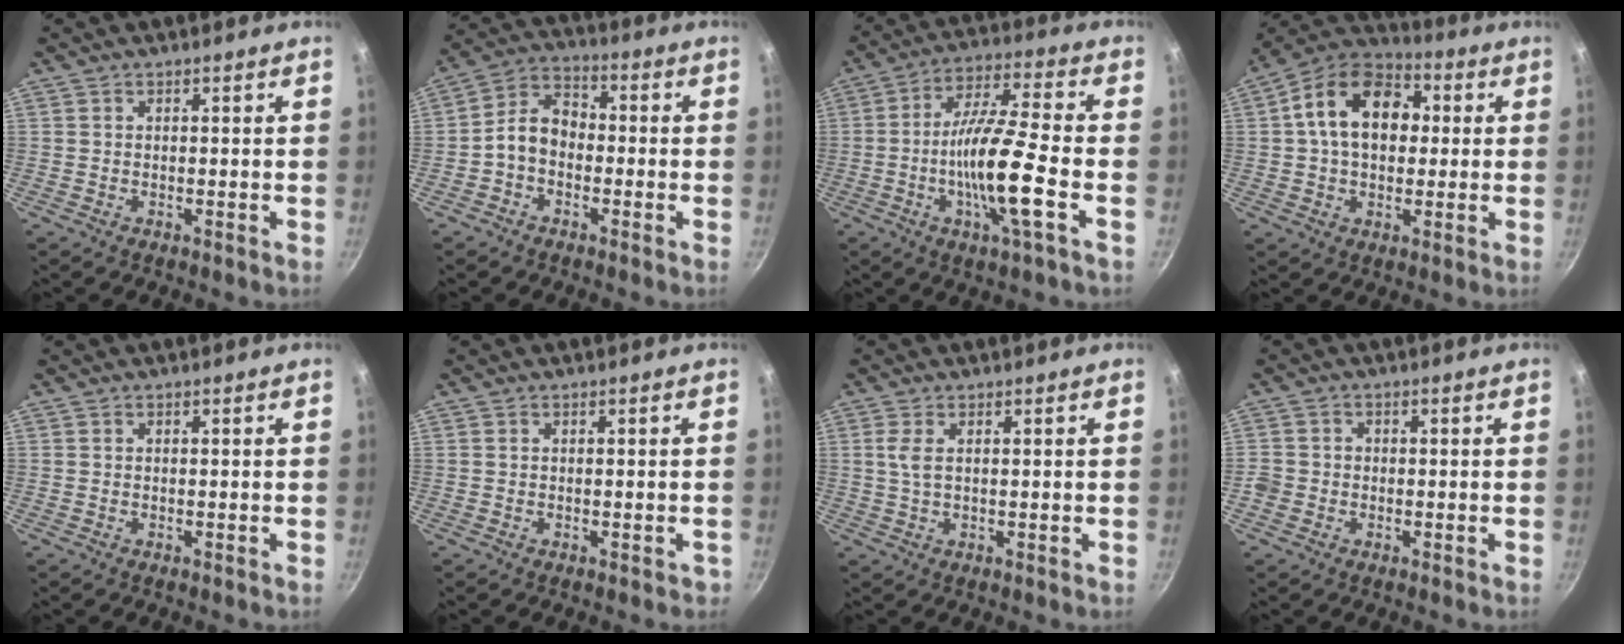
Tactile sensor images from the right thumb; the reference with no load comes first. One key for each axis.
{"total": 7.5, "fx": -1.7, "fy": 5.4, "fz": 4.9, "tx": -0.069, "ty": 0.037, "tz": -0.045}
{"total": 14.3, "fx": -3.7, "fy": 1.7, "fz": 13.7, "tx": -0.248, "ty": 0.023, "tz": -0.081}
{"total": 16.0, "fx": 2.4, "fy": 11.1, "fz": 11.2, "tx": -0.151, "ty": 0.028, "tz": 0.020}
{"total": 0.0}
{"total": 0.8, "fx": -0.3, "fy": 0.4, "fz": 0.6, "tx": -0.002, "ty": 0.002, "tz": -0.003}
{"total": 2.7, "fx": 0.8, "fy": 1.1, "fz": 2.4, "tx": -0.051, "ty": 0.001, "tz": 0.018}
{"total": 2.8, "fx": -1.0, "fy": 2.5, "fz": 0.9, "tx": -0.012, "ty": 0.011, "tz": -0.021}